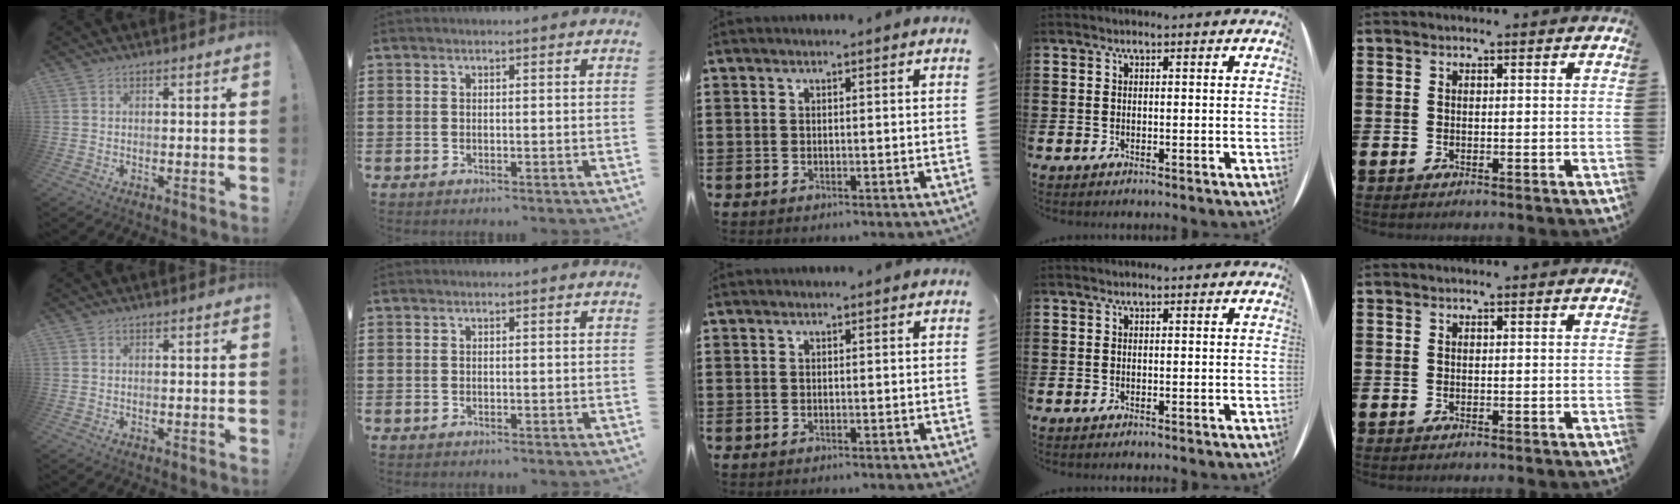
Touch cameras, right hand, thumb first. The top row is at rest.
{}